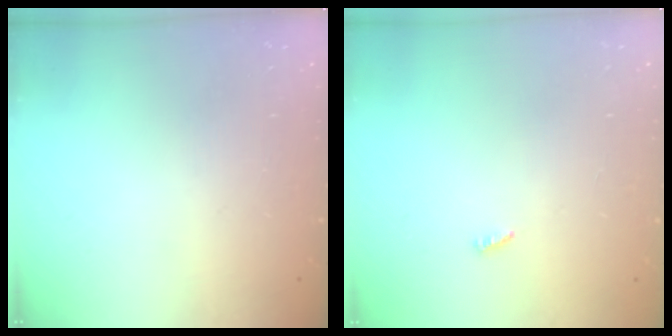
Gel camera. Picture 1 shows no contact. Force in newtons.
{"total": 1.9, "press": 1.9, "slide": 0.3}